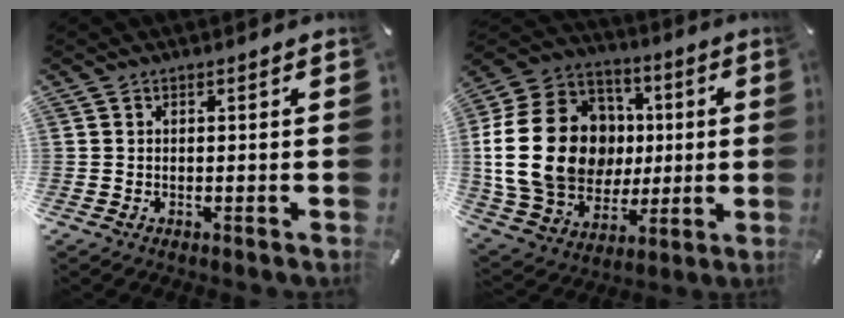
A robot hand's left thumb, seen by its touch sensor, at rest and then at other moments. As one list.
[{"total": 24.9, "force": [0.6, 20.1, 14.7], "torque": [-0.292, 0.016, 0.029]}]